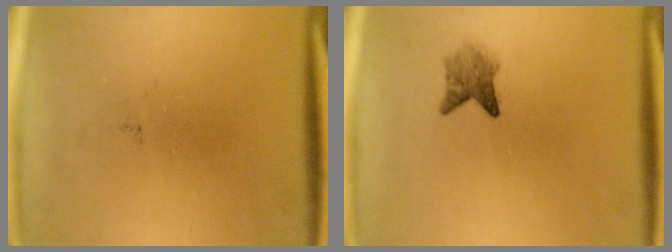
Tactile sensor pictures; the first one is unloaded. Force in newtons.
{"total": 2.6}